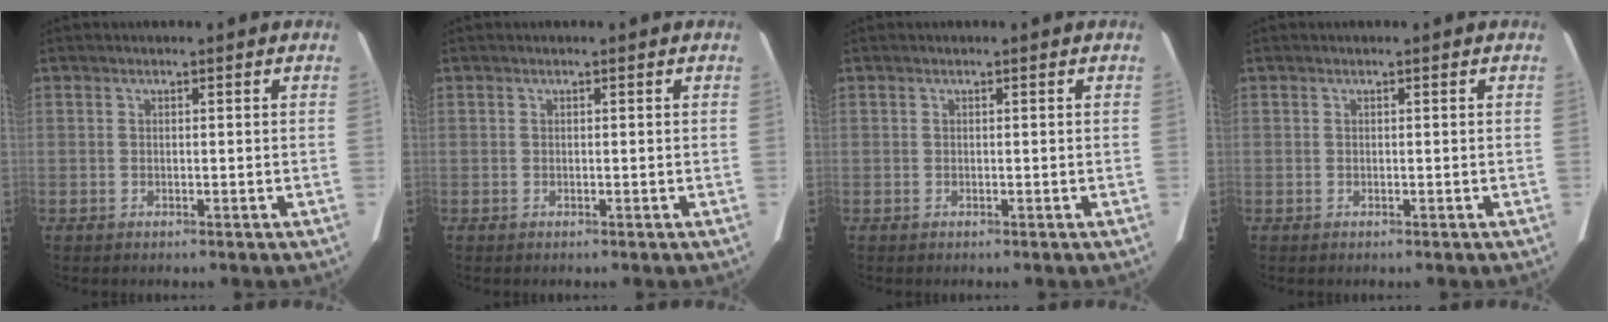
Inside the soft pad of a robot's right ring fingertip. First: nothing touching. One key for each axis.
{"total": 0.0}
{"total": 0.0}
{"total": 0.0}